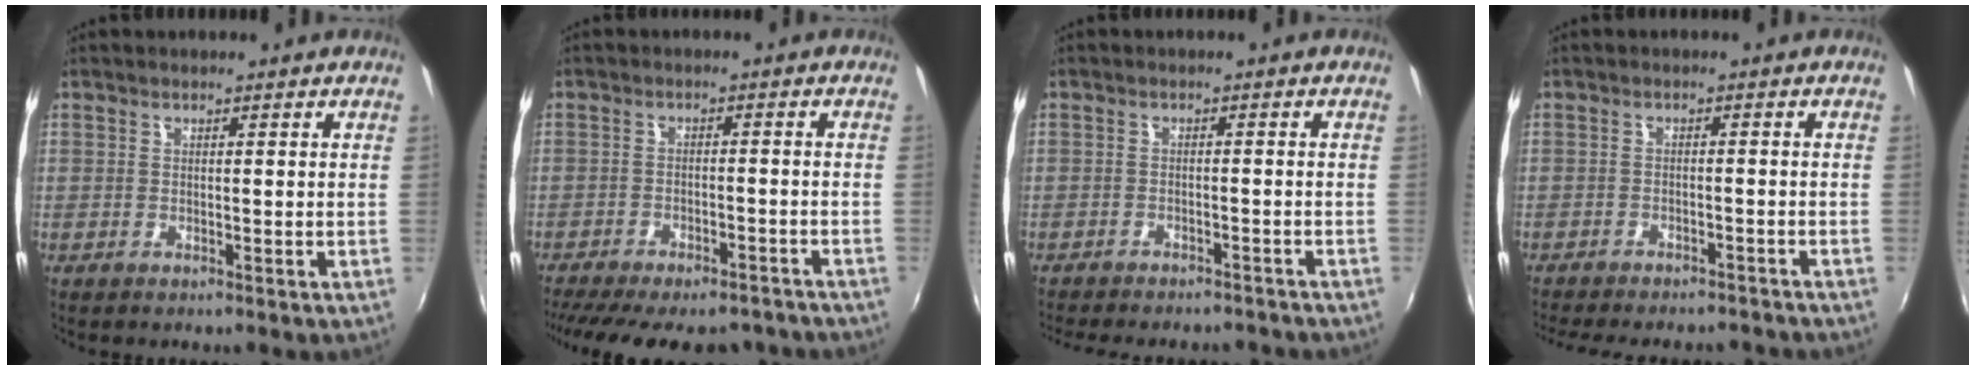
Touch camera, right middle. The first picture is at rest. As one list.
[{"total": 18.2, "force": [-15.4, 5.7, 7.9], "torque": [-0.167, -0.018, -0.201]}, {"total": 11.5, "force": [-10.1, 2.9, 4.6], "torque": [-0.102, -0.018, -0.135]}, {"total": 13.4, "force": [-11.7, 3.4, 5.5], "torque": [-0.119, -0.020, -0.155]}]